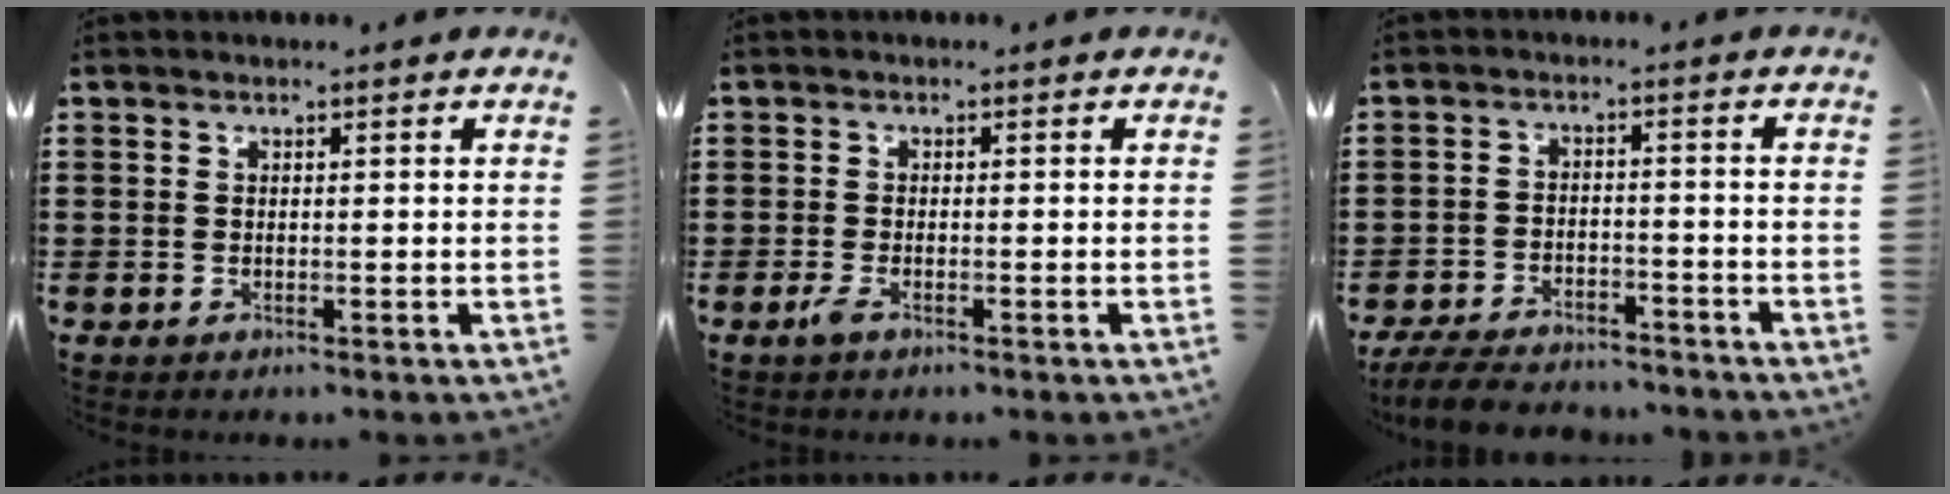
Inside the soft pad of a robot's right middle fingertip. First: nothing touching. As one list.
[{"total": 1.5, "force": [-0.8, 0.3, 1.2], "torque": [-0.030, -0.005, -0.016]}, {"total": 5.7, "force": [-5.5, 1.0, 1.4], "torque": [-0.031, 0.007, -0.109]}]